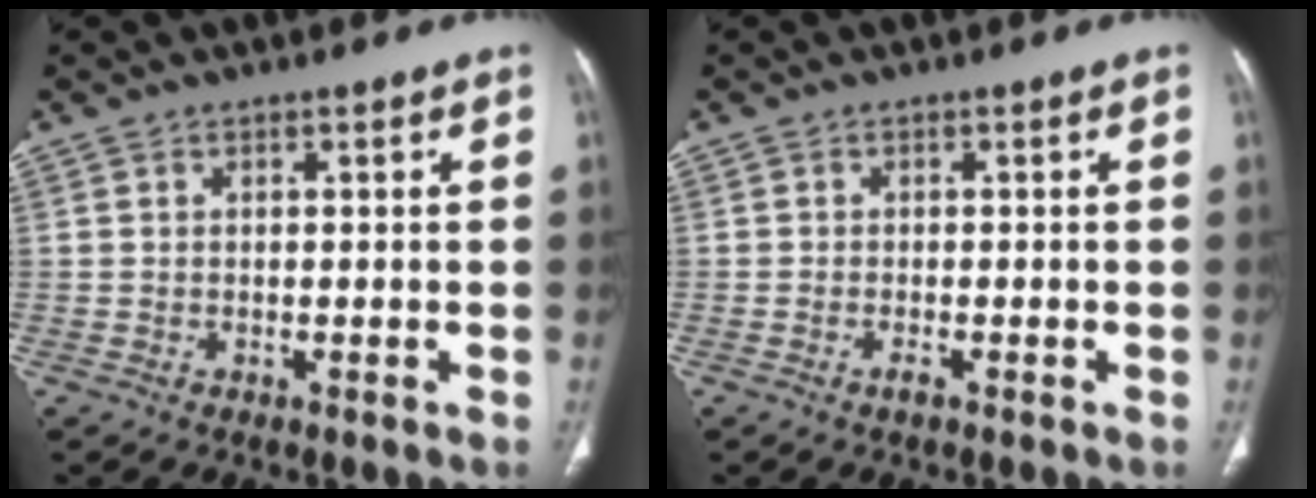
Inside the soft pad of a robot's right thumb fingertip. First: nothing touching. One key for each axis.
{"total": 1.0, "fx": -0.7, "fy": 0.2, "fz": 0.7, "tx": -0.016, "ty": 0.000, "tz": -0.014}